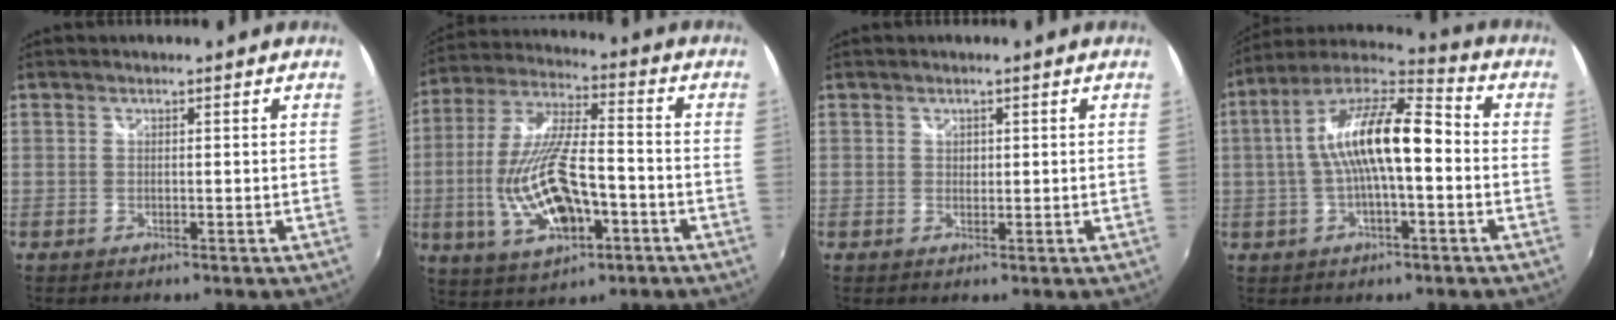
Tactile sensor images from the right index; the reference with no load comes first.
{"total": 17.3, "force": [-5.2, 6.7, 15.1], "torque": [-0.323, -0.011, -0.081]}
{"total": 0.9, "force": [0.3, 0.8, 0.2], "torque": [0.000, 0.001, 0.004]}
{"total": 15.3, "force": [-0.6, 4.5, 14.6], "torque": [-0.267, 0.021, -0.019]}